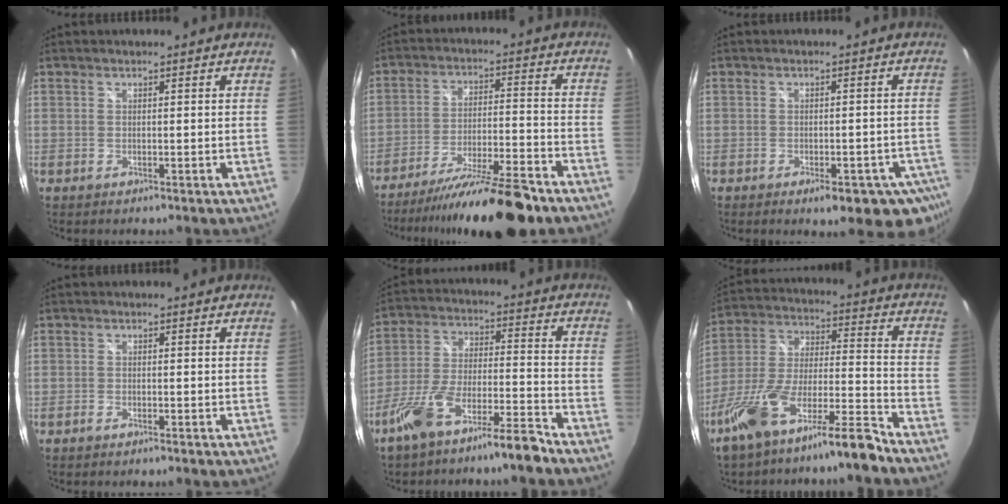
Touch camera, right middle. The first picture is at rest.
{"total": 17.8, "force": [-15.0, 1.3, 9.6], "torque": [-0.178, -0.026, -0.236]}
{"total": 11.4, "force": [-7.3, 4.4, 7.6], "torque": [-0.106, -0.023, -0.085]}
{"total": 0.9, "force": [-0.8, 0.2, 0.3], "torque": [-0.012, -0.002, -0.018]}
{"total": 11.2, "force": [-8.6, 1.5, 7.0], "torque": [-0.146, 0.010, -0.151]}
{"total": 15.4, "force": [-11.6, 1.9, 10.0], "torque": [-0.195, -0.002, -0.209]}